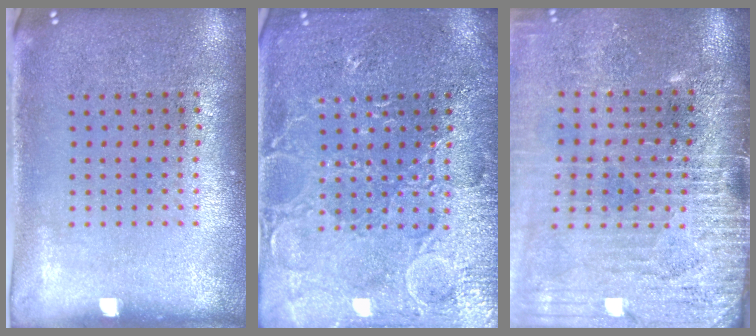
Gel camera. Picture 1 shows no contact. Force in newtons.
{"total": 5.1, "press": 5.0, "slide": 0.7}
{"total": 4.2, "press": 3.6, "slide": 2.1}